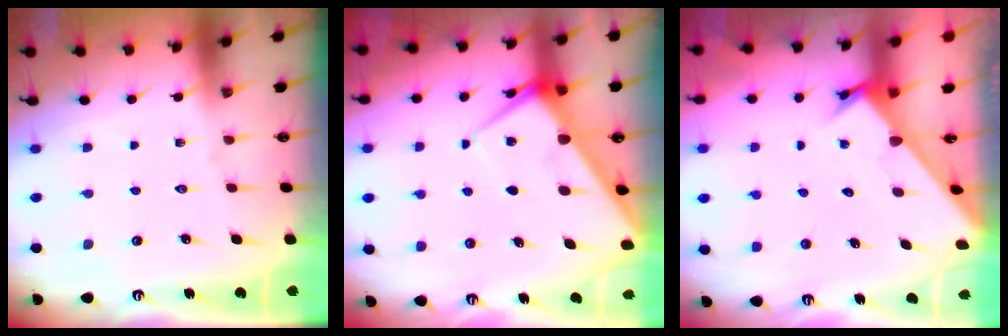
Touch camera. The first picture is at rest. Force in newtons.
{"total": 6.1, "press": 6.1, "slide": 0.6}
{"total": 2.3, "press": 2.3, "slide": 0.1}